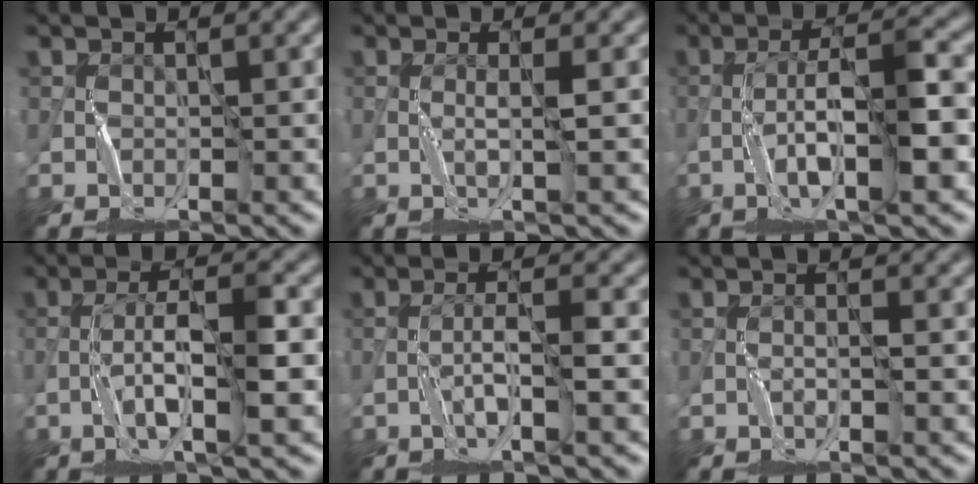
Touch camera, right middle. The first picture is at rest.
{"total": 1.0, "force": [0.2, -0.9, 0.5], "torque": [-0.016, 0.002, 0.001]}
{"total": 5.9, "force": [-1.9, 0.7, 5.6], "torque": [-0.103, 0.017, -0.035]}
{"total": 4.5, "force": [-1.5, 0.2, 4.2], "torque": [-0.084, 0.012, -0.031]}
{"total": 2.0, "force": [-1.0, -0.7, 1.6], "torque": [-0.033, 0.009, -0.024]}
{"total": 0.9, "force": [-0.3, -0.7, -0.3], "torque": [-0.001, 0.001, -0.008]}